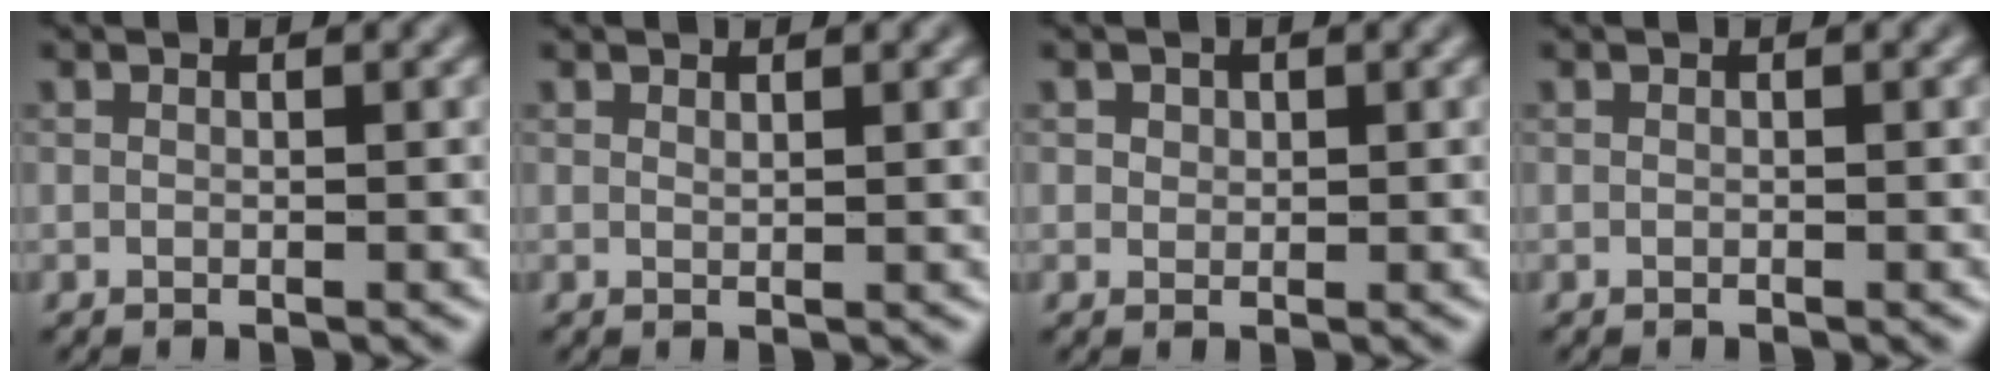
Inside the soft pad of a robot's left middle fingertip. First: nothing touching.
{"total": 0.9, "force": [0.6, 0.3, 0.6], "torque": [-0.002, 0.001, 0.008]}
{"total": 0.9, "force": [0.5, 0.8, 0.2], "torque": [-0.003, -0.001, 0.004]}
{"total": 0.0}